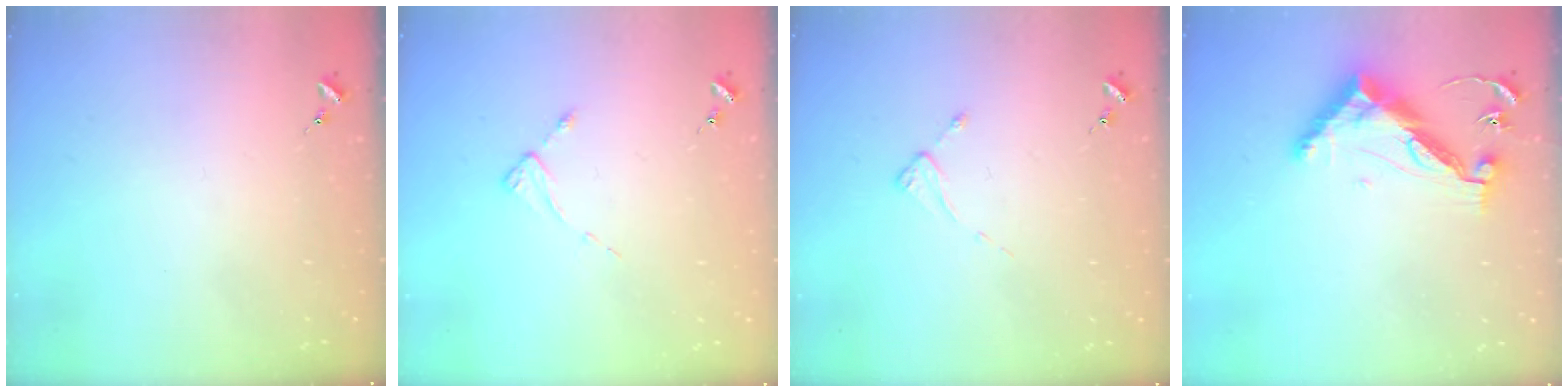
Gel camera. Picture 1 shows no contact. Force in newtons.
{"total": 2.1, "press": 2.0, "slide": 0.4}
{"total": 2.4, "press": 2.4, "slide": 0.3}
{"total": 12.7, "press": 12.7, "slide": 0.5}